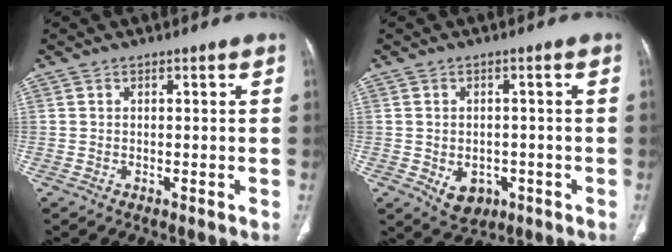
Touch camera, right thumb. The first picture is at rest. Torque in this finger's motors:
{"motor_torque": [-0.39, 0.37, 0.26, 0.52, 0.11]}